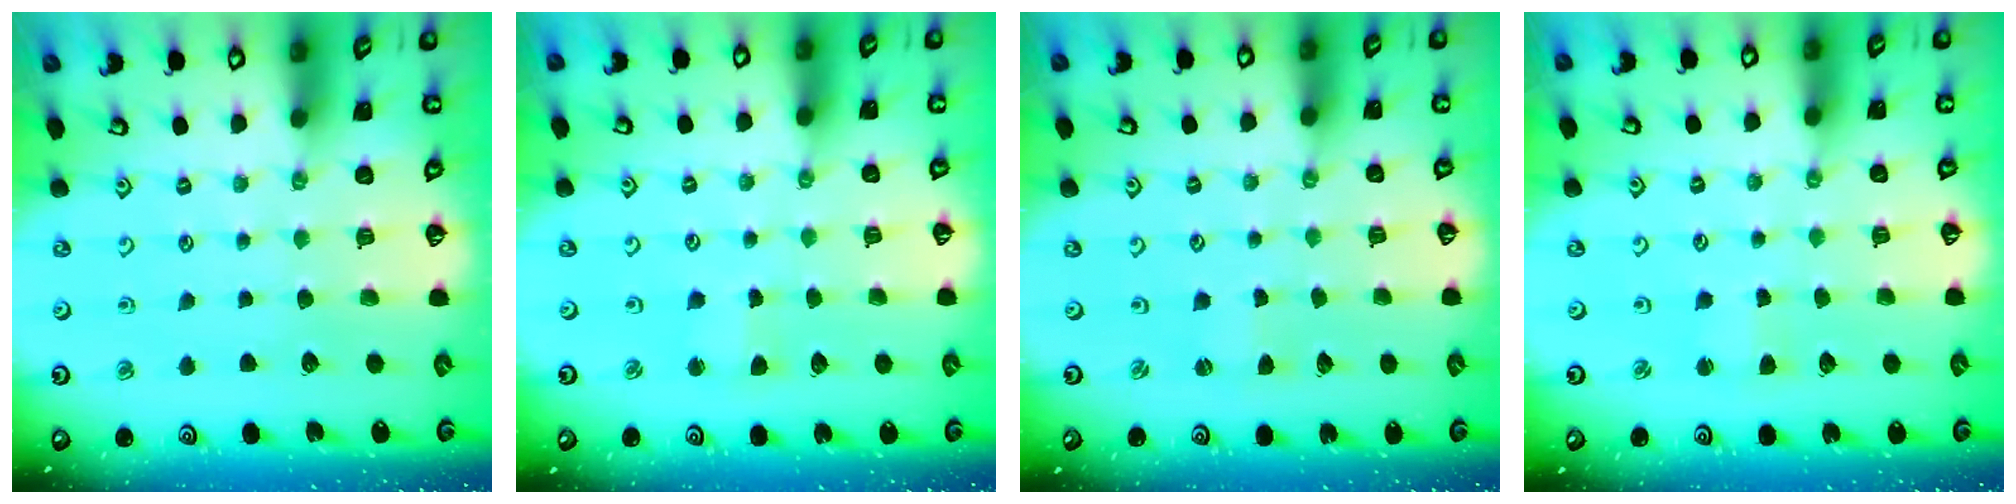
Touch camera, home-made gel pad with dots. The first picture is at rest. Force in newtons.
{"total": 2.6, "press": 2.6, "slide": 0.3}
{"total": 0.7, "press": 0.7, "slide": 0.1}
{"total": 2.1, "press": 2.1, "slide": 0.2}